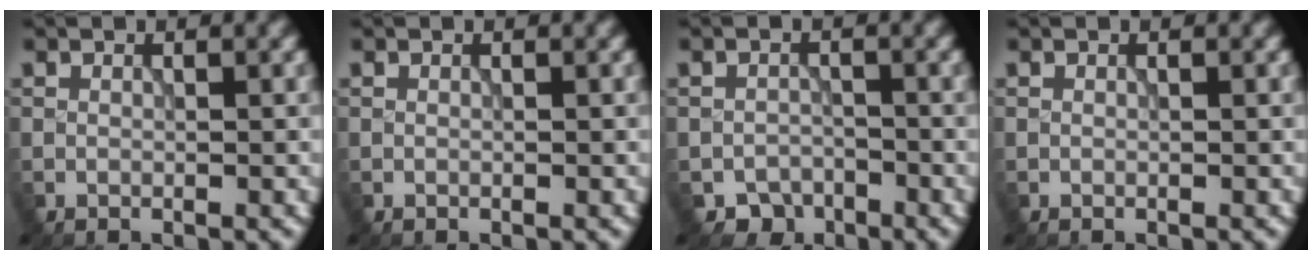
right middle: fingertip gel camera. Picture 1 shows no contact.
{"total": 0.0}
{"total": 2.4, "force": [-1.8, 1.6, 0.4], "torque": [0.003, -0.003, -0.032]}
{"total": 0.0}